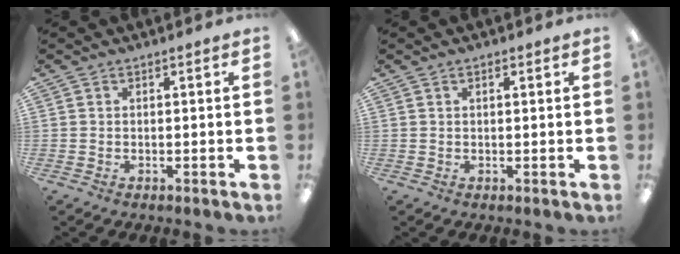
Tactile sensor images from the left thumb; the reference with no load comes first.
{"total": 0.8, "force": [0.5, 0.4, 0.5], "torque": [-0.010, 0.004, 0.009]}